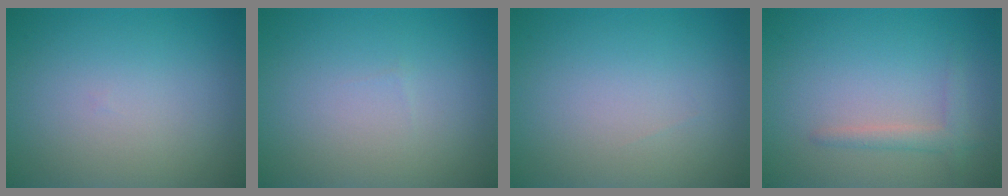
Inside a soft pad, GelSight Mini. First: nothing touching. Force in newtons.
{"total": 0.0}
{"total": 0.0}
{"total": 1.6, "press": 1.6, "slide": 0.1}